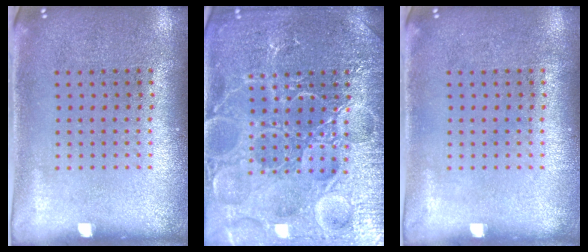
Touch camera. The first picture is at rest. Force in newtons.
{"total": 7.3, "press": 7.2, "slide": 0.9}
{"total": 0.0}